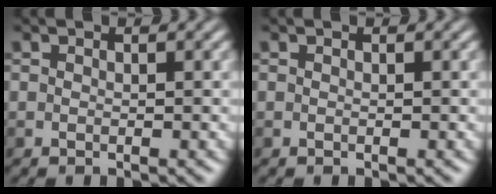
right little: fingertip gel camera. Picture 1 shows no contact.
{"total": 0.0}